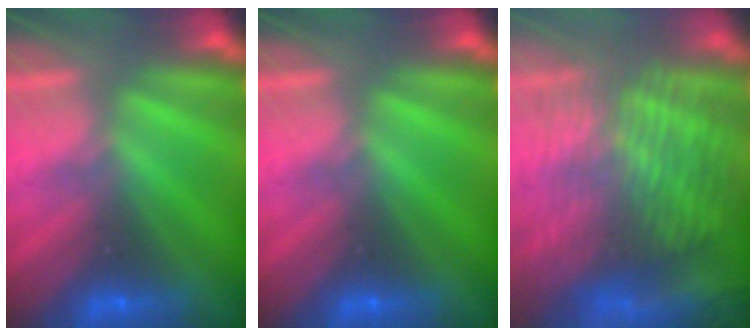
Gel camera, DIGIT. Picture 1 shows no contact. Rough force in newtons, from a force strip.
{"total": 0.0}
{"total": 8.9}